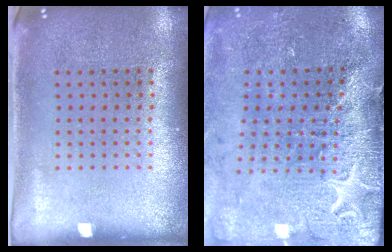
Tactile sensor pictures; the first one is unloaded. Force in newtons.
{"total": 3.4, "press": 3.3, "slide": 0.6}